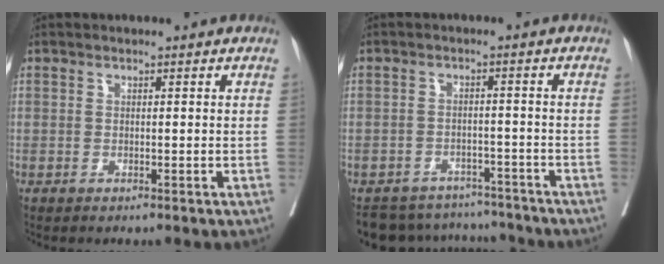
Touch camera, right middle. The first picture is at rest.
{"total": 11.6, "force": [-10.7, 4.0, 1.4], "torque": [-0.023, 0.015, -0.140]}